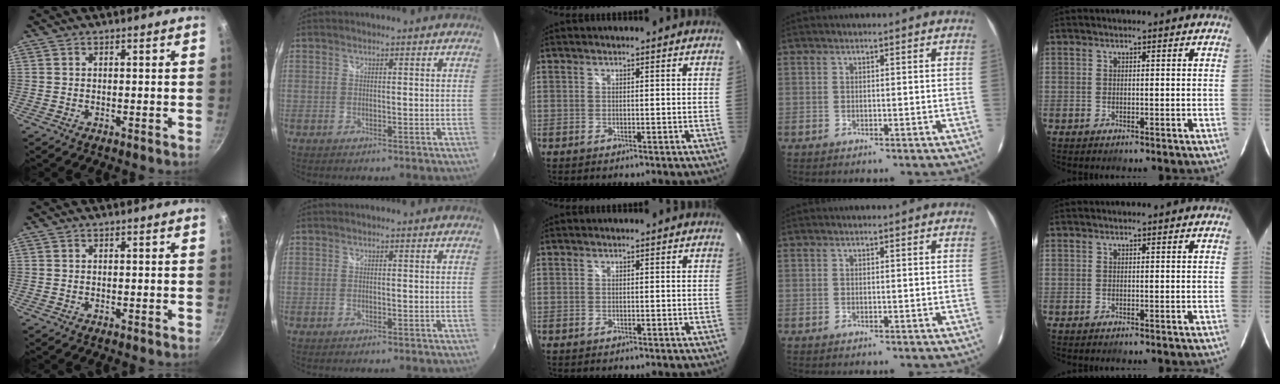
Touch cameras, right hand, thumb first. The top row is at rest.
{}